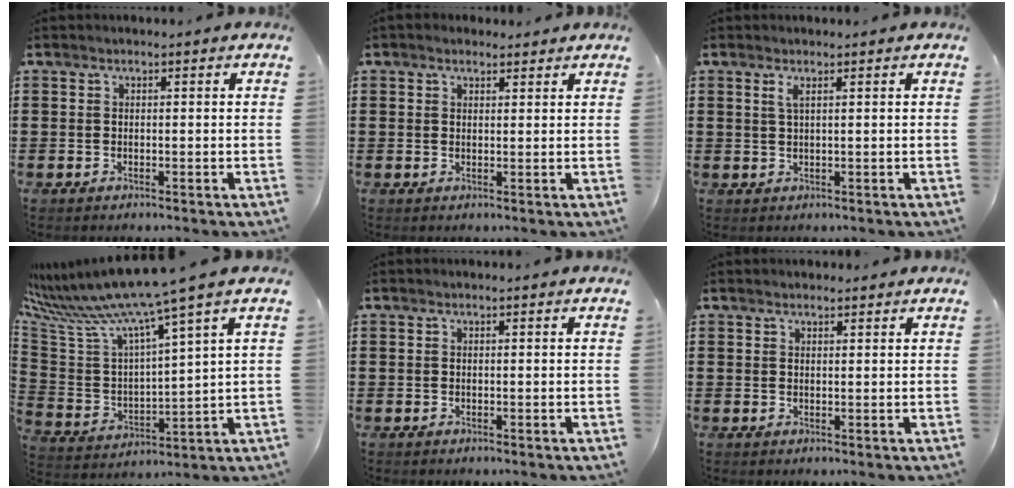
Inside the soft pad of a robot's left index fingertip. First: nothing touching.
{"total": 1.5, "force": [1.3, 0.7, 0.3], "torque": [-0.008, 0.005, 0.026]}
{"total": 1.3, "force": [0.6, 0.1, 1.1], "torque": [-0.025, 0.000, 0.011]}
{"total": 9.5, "force": [7.9, -0.9, 5.2], "torque": [-0.135, -0.060, 0.125]}
{"total": 0.0}
{"total": 1.0, "force": [0.9, 0.2, 0.3], "torque": [-0.007, 0.001, 0.017]}